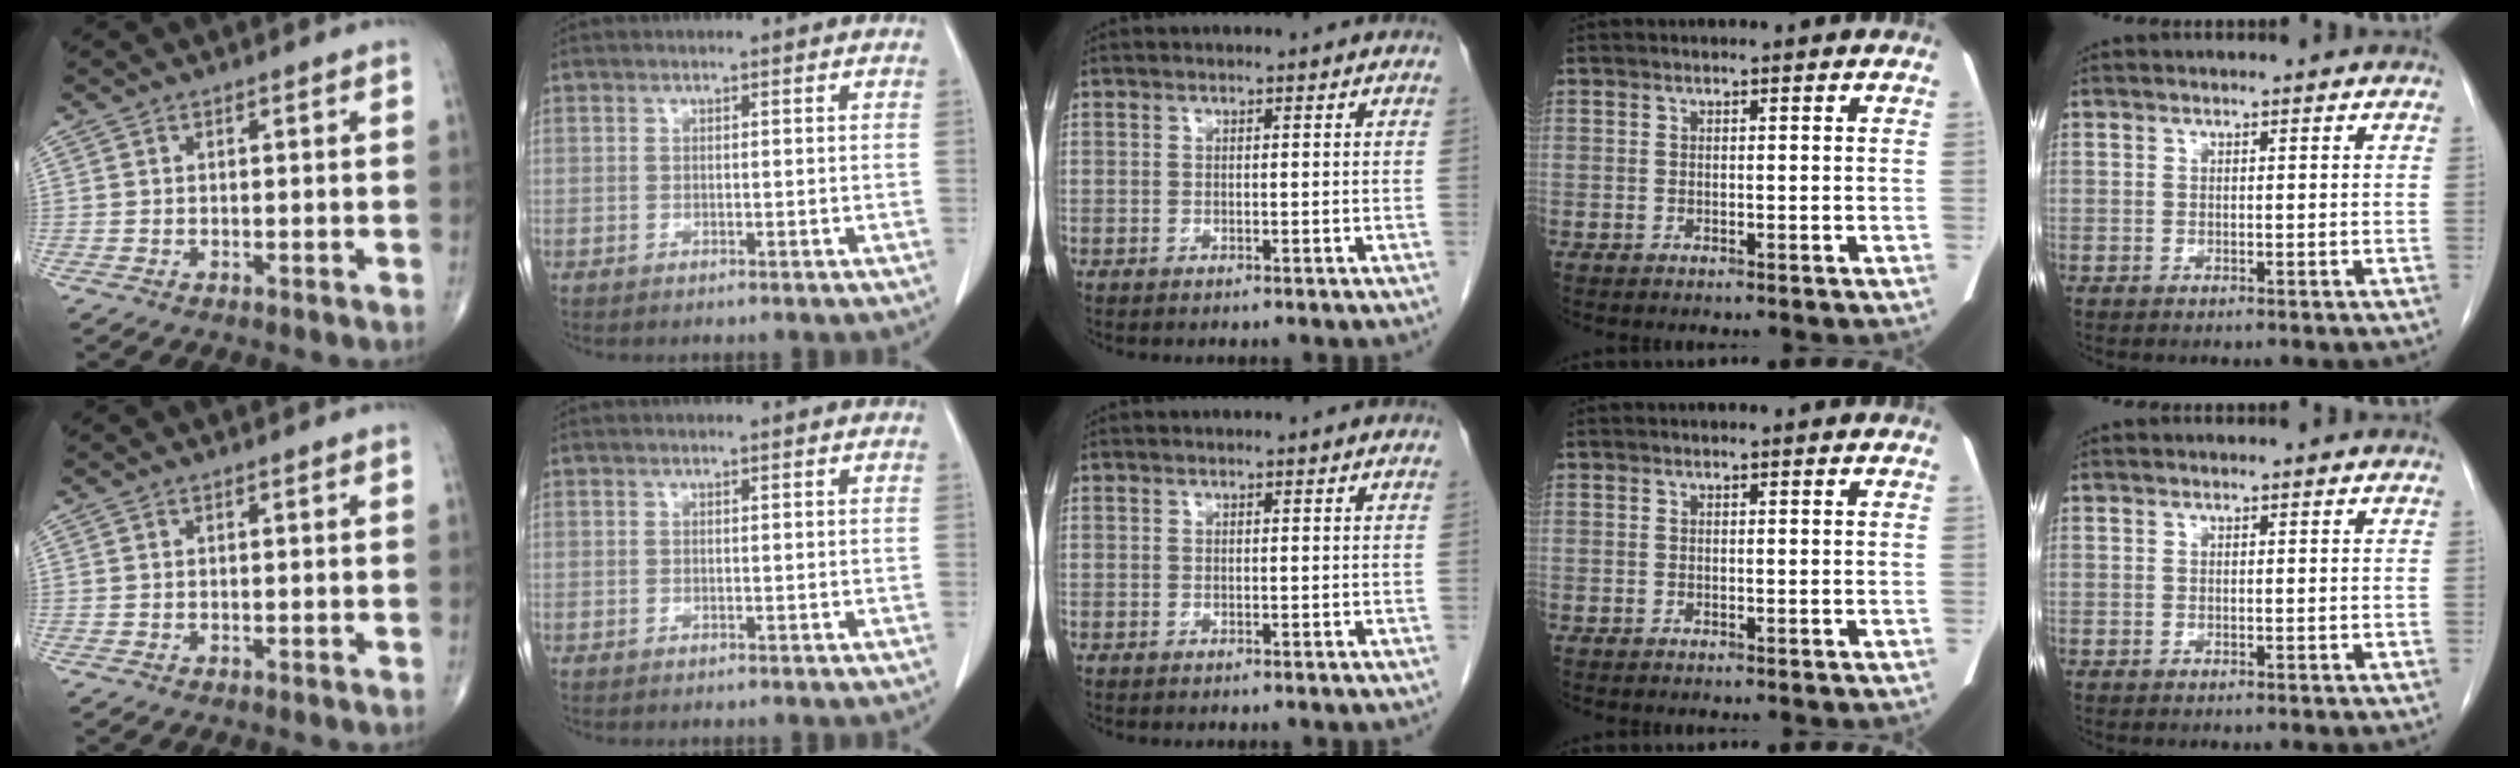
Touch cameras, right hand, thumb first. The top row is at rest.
{}